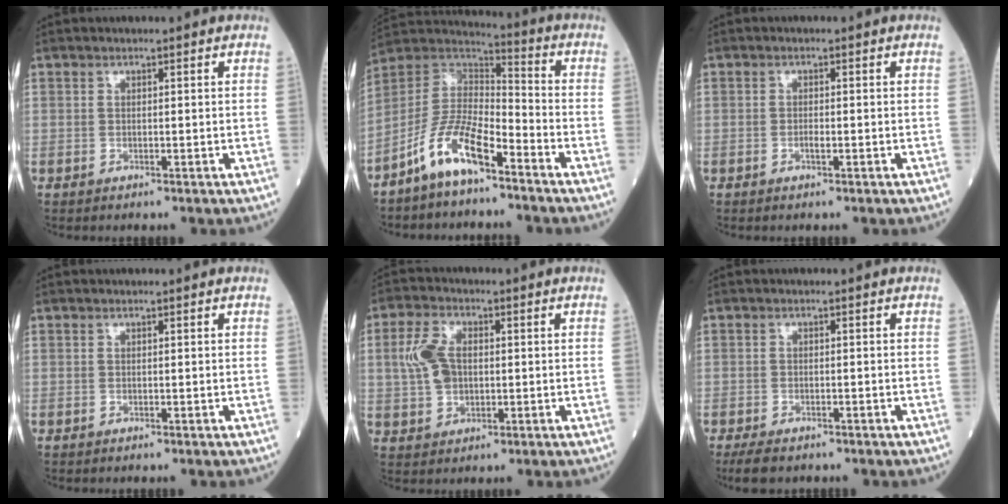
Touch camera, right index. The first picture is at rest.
{"total": 11.0, "force": [-7.0, 3.3, 7.7], "torque": [-0.168, 0.012, -0.137]}
{"total": 0.9, "force": [-0.3, 0.2, 0.8], "torque": [-0.019, 0.001, -0.005]}
{"total": 0.0}
{"total": 6.5, "force": [0.6, 4.1, 5.0], "torque": [-0.117, 0.015, 0.014]}
{"total": 3.9, "force": [-3.0, 1.7, 1.9], "torque": [-0.037, -0.008, -0.044]}